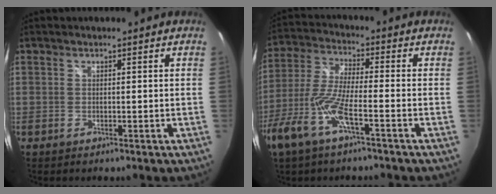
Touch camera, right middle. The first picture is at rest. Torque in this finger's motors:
{"motor_torque": [1.45, -0.69, 0.55, 0.21]}